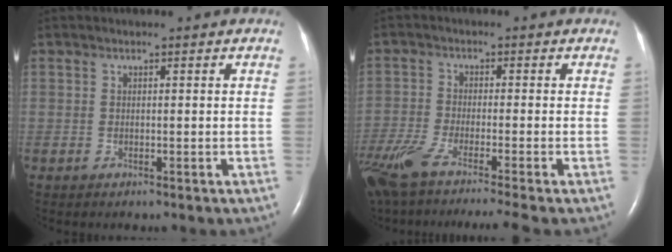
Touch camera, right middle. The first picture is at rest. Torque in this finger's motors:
{"motor_torque": [1.11, -1.04, 0.32, 0.14]}